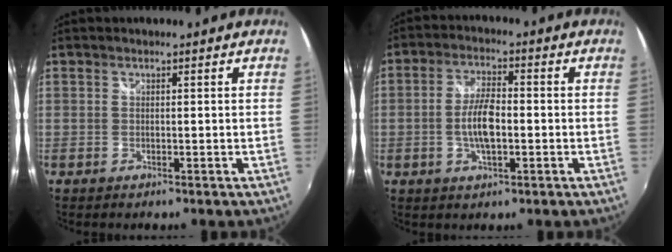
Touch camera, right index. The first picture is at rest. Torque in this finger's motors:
{"motor_torque": [1.16, 0.02, 0.17, 0.04]}